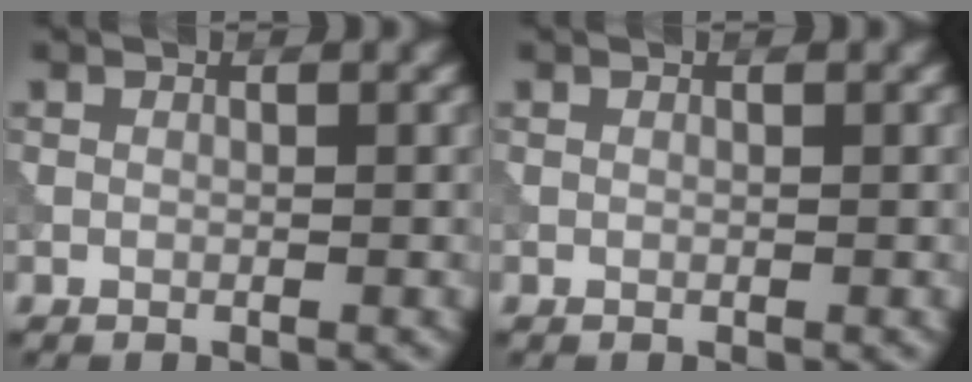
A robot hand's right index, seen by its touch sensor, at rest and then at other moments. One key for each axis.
{"total": 0.0}